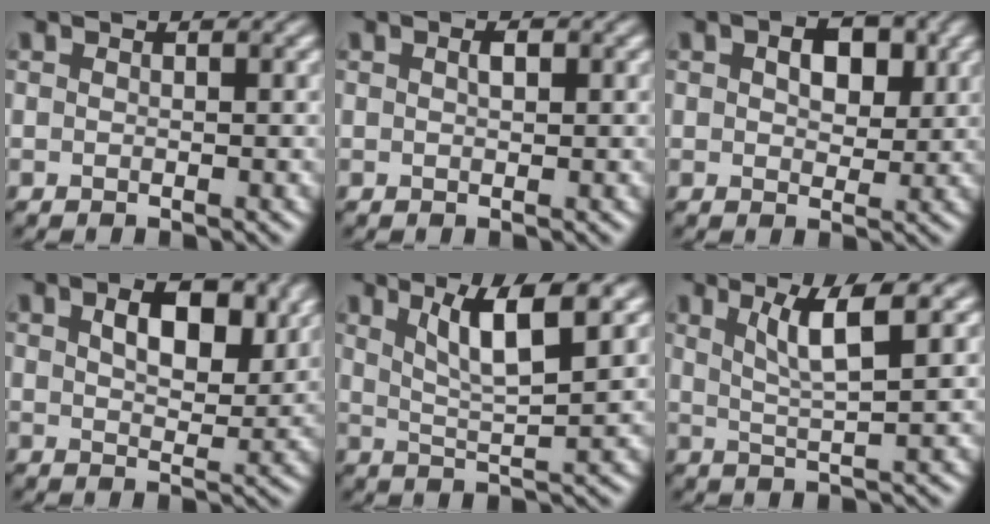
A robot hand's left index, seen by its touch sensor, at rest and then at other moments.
{"total": 1.0, "force": [0.4, 0.4, 0.9], "torque": [-0.016, 0.002, 0.007]}
{"total": 4.0, "force": [1.3, 2.5, 2.9], "torque": [-0.045, 0.003, 0.018]}
{"total": 5.5, "force": [2.3, 2.7, 4.2], "torque": [-0.068, 0.000, 0.036]}
{"total": 5.9, "force": [2.8, 1.2, 5.0], "torque": [-0.081, -0.002, 0.048]}
{"total": 4.5, "force": [2.0, 0.8, 4.0], "torque": [-0.069, -0.002, 0.037]}